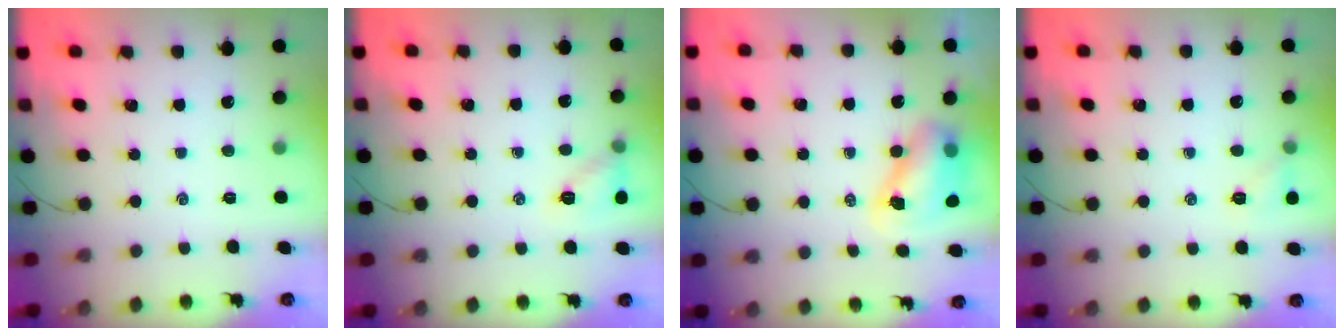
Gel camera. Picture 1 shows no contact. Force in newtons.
{"total": 8.0, "press": 7.9, "slide": 0.9}
{"total": 8.5, "press": 8.3, "slide": 2.0}
{"total": 5.3, "press": 5.1, "slide": 1.4}